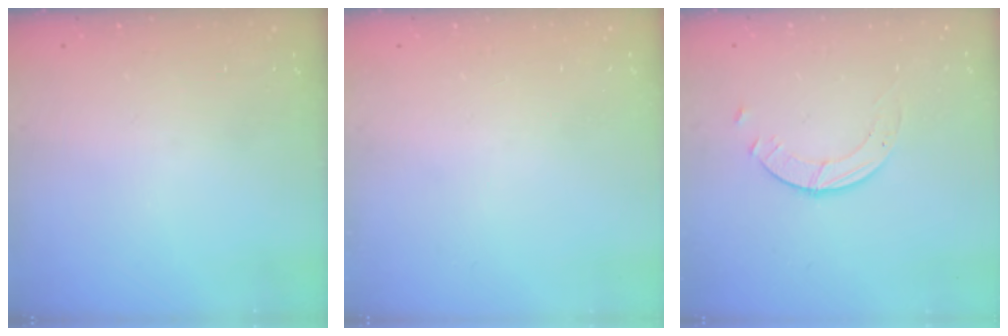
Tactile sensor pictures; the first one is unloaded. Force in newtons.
{"total": 0.0}
{"total": 1.8, "press": 1.8, "slide": 0.2}